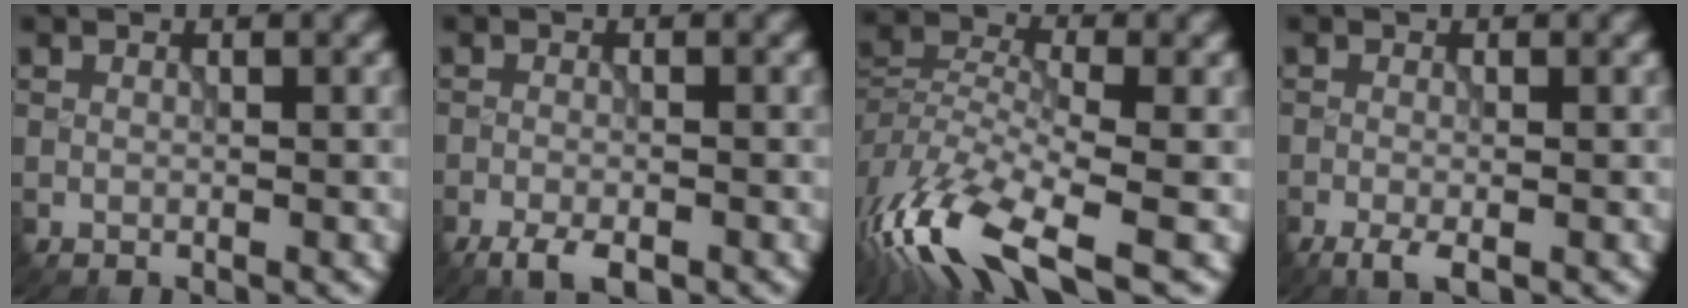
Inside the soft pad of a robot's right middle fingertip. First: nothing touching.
{"total": 3.2, "force": [-2.2, 1.0, 2.0], "torque": [-0.040, -0.004, -0.041]}
{"total": 11.1, "force": [-6.9, 3.7, 7.8], "torque": [-0.159, -0.007, -0.140]}
{"total": 2.1, "force": [-1.3, 0.5, 1.6], "torque": [-0.035, -0.005, -0.029]}